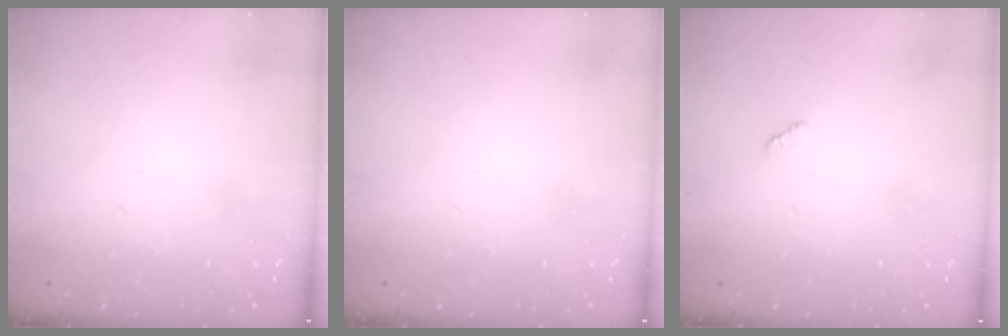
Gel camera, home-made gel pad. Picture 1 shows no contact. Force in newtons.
{"total": 0.0}
{"total": 2.1, "press": 2.1, "slide": 0.3}